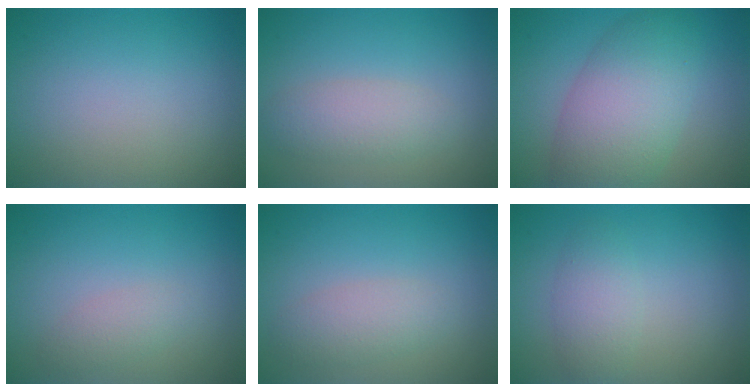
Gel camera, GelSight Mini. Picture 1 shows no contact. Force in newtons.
{"total": 2.7, "press": 2.7, "slide": 0.2}
{"total": 7.9, "press": 7.9, "slide": 0.1}
{"total": 1.5, "press": 1.5, "slide": 0.1}
{"total": 2.4, "press": 2.4, "slide": 0.1}
{"total": 2.5, "press": 2.5, "slide": 0.1}